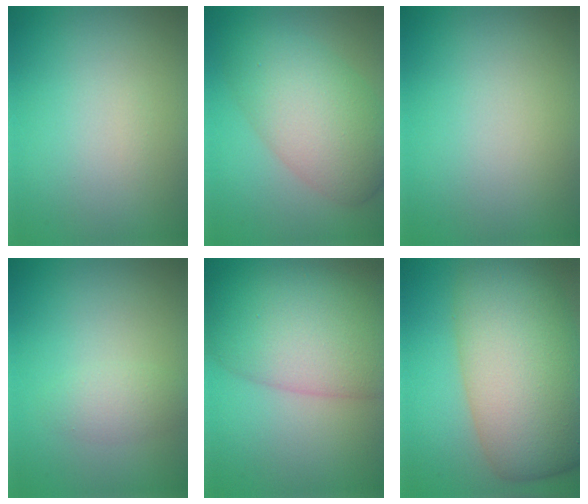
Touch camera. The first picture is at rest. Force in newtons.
{"total": 7.6, "press": 7.6, "slide": 0.2}
{"total": 0.0}
{"total": 1.7, "press": 1.7, "slide": 0.0}
{"total": 10.7, "press": 10.7, "slide": 0.6}
{"total": 12.7, "press": 12.6, "slide": 0.7}